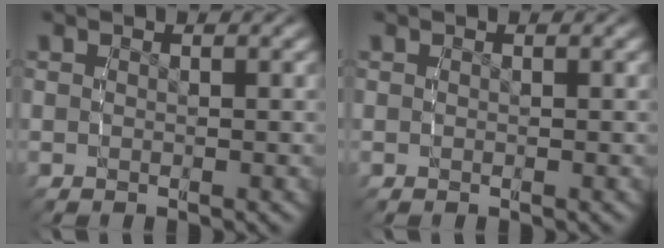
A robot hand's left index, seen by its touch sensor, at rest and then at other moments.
{"total": 0.0}